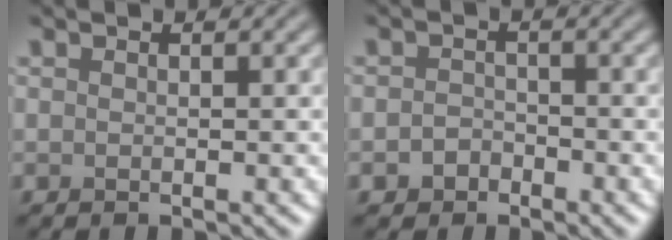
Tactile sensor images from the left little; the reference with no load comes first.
{"total": 1.5, "force": [-0.9, 1.2, 0.4], "torque": [-0.004, 0.005, -0.020]}